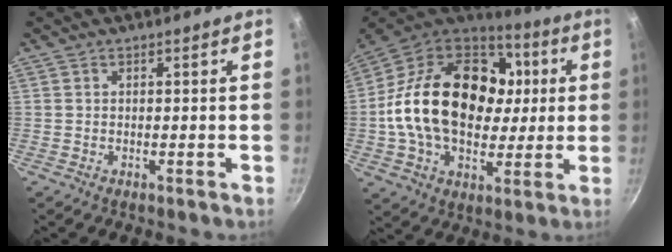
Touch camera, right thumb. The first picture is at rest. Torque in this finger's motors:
{"motor_torque": [0.06, 3.64, 1.70, -1.07, 0.29]}